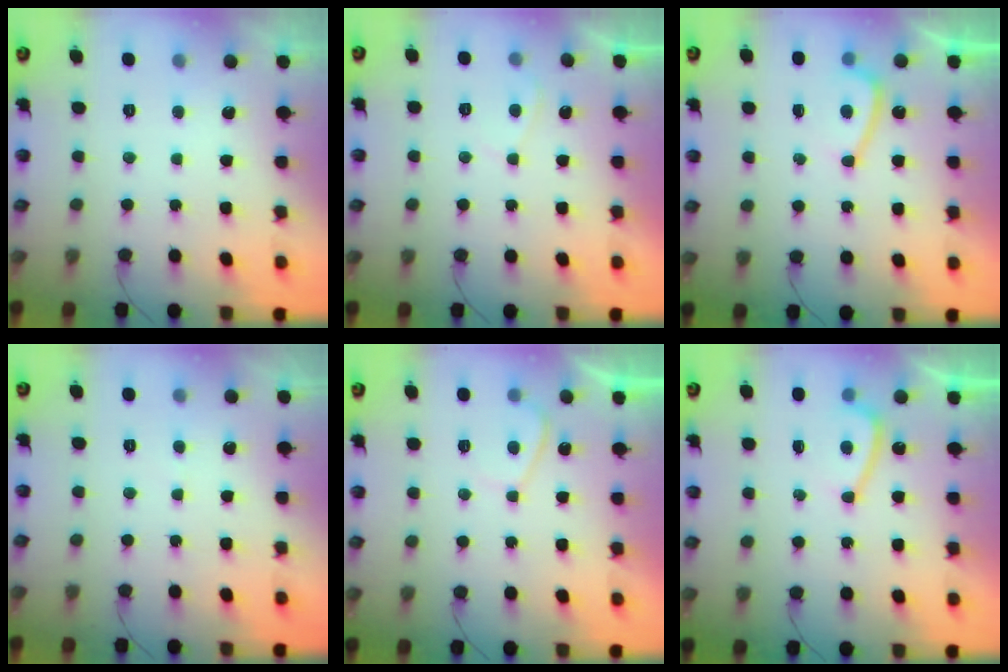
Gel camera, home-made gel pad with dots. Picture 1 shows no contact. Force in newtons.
{"total": 1.4, "press": 1.2, "slide": 0.6}
{"total": 4.4, "press": 4.1, "slide": 1.6}
{"total": 2.8, "press": 2.8, "slide": 0.3}
{"total": 3.1, "press": 3.1, "slide": 0.7}
{"total": 4.4, "press": 4.1, "slide": 1.6}